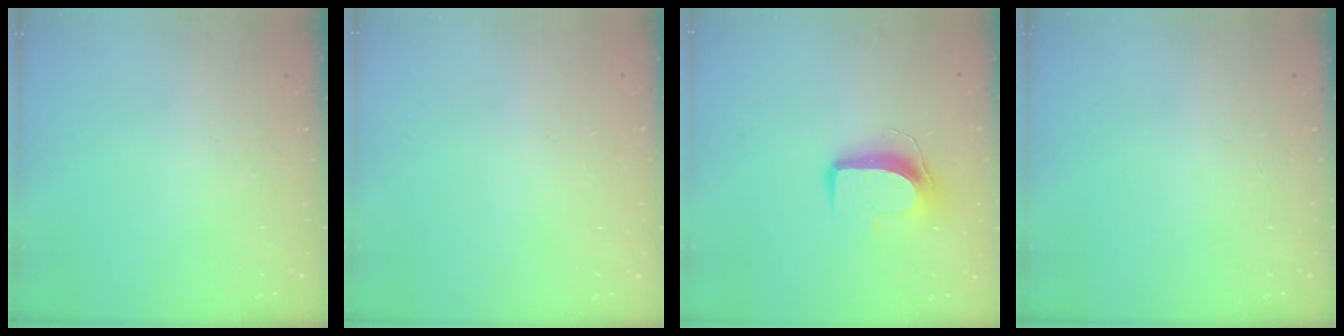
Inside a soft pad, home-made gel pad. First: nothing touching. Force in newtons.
{"total": 0.0}
{"total": 9.3, "press": 9.2, "slide": 0.9}
{"total": 0.0}